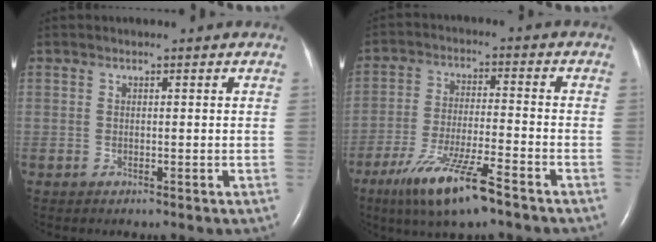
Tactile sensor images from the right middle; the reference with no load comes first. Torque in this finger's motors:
{"motor_torque": [1.17, -0.97, 0.48, 0.18]}